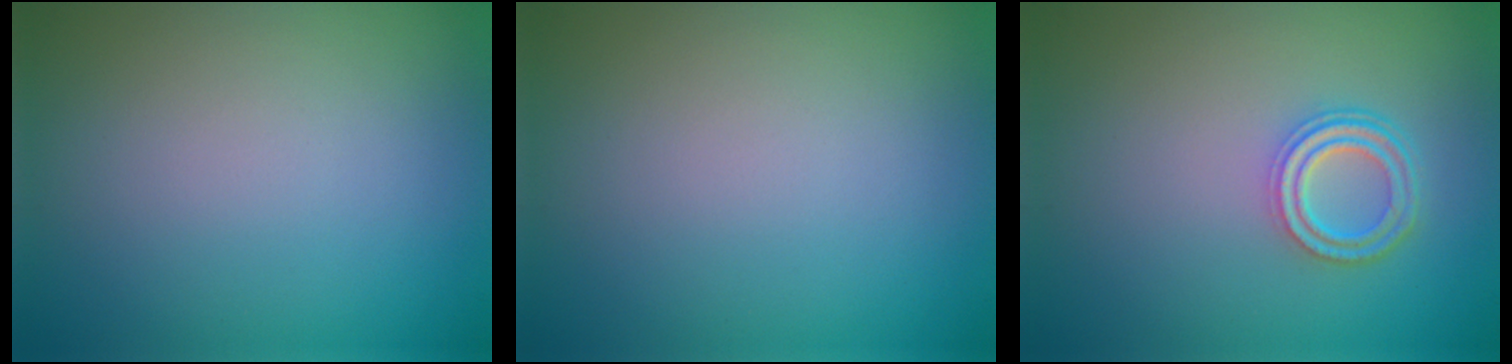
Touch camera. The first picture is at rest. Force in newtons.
{"total": 0.0}
{"total": 3.4, "press": 2.7, "slide": 2.1}